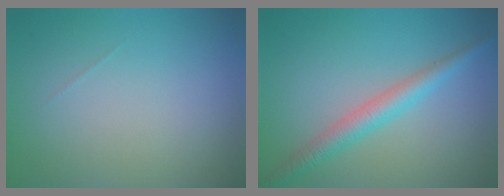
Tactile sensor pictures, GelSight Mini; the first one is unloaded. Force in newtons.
{"total": 2.9, "press": 2.9, "slide": 0.1}